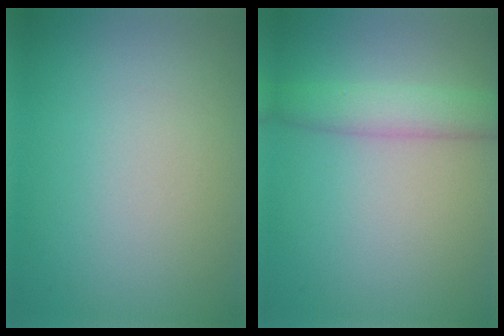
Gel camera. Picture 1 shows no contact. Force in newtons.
{"total": 3.4, "press": 3.4, "slide": 0.1}